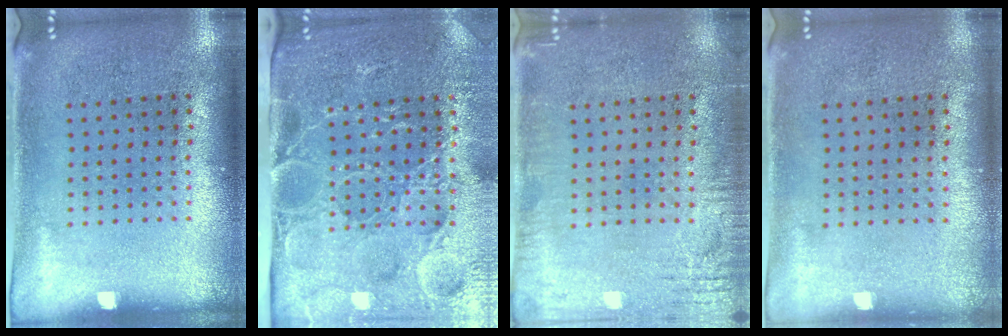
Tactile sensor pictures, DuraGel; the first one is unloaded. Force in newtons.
{"total": 4.8, "press": 4.1, "slide": 2.4}
{"total": 3.0, "press": 3.0, "slide": 0.2}
{"total": 0.0}